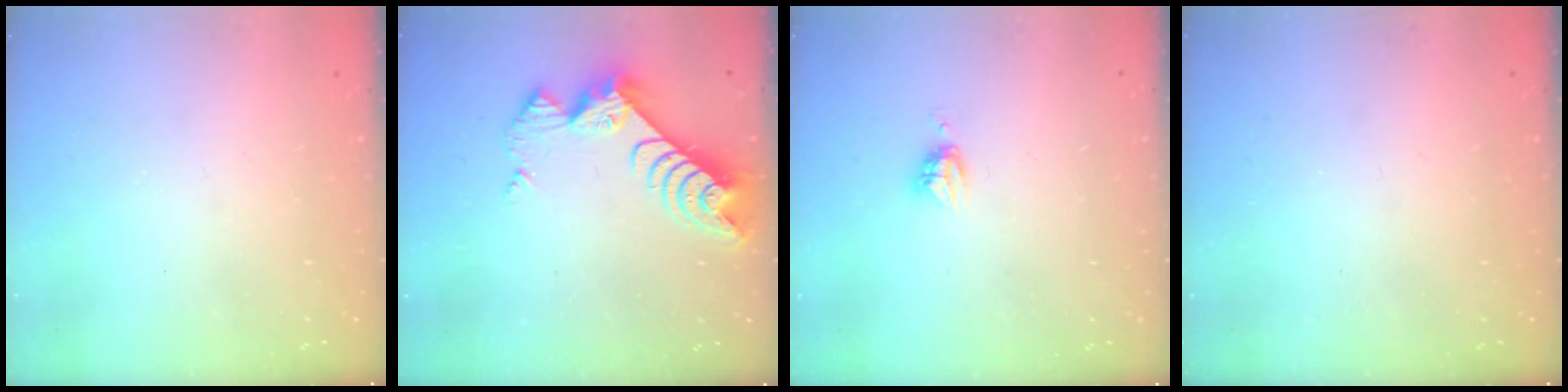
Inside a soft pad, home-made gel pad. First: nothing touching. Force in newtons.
{"total": 9.7, "press": 9.7, "slide": 0.8}
{"total": 3.8, "press": 3.8, "slide": 0.4}
{"total": 0.0}